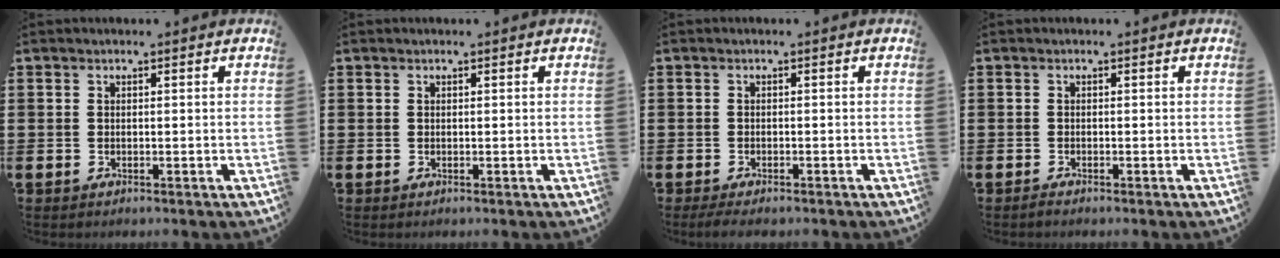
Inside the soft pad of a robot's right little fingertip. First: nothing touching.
{"total": 0.0}
{"total": 1.0, "force": [-0.8, 0.2, 0.6], "torque": [-0.012, -0.001, -0.016]}
{"total": 0.6, "force": [-0.5, 0.1, 0.3], "torque": [-0.006, -0.003, -0.009]}